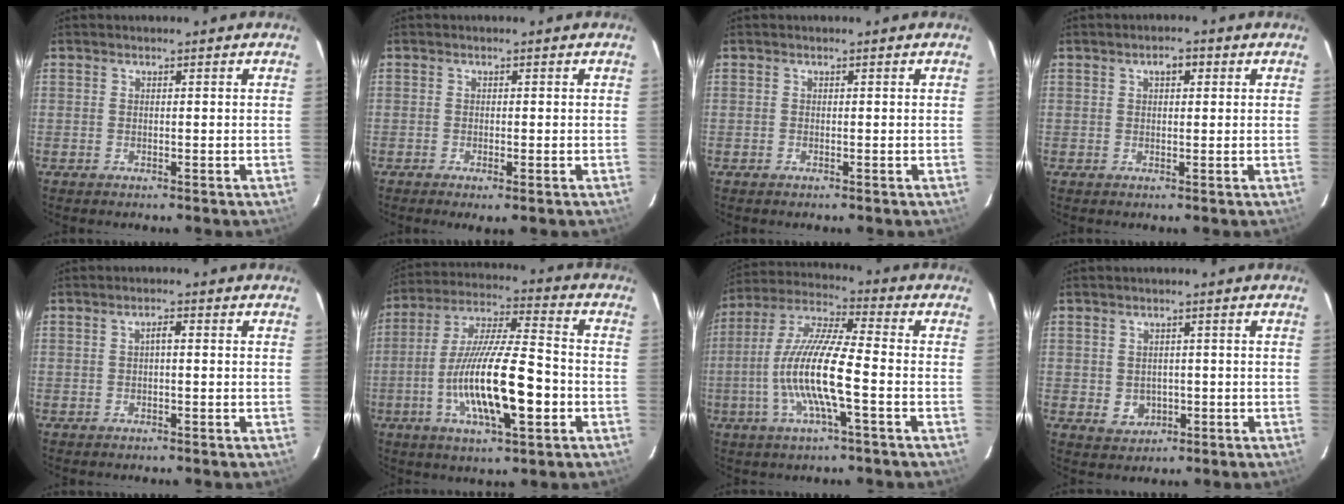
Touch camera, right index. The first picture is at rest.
{"total": 1.6, "force": [-0.8, 0.3, 1.3], "torque": [-0.027, -0.006, -0.013]}
{"total": 0.0}
{"total": 2.4, "force": [0.9, 1.4, 1.8], "torque": [-0.026, 0.011, 0.013]}
{"total": 1.4, "force": [0.0, 0.5, 1.3], "torque": [-0.024, 0.009, -0.002]}
{"total": 18.0, "force": [-5.1, 4.0, 16.8], "torque": [-0.319, -0.010, -0.092]}
{"total": 13.8, "force": [-3.5, 1.7, 13.2], "torque": [-0.265, -0.002, -0.070]}
{"total": 3.8, "force": [-0.4, 3.7, 1.0], "torque": [-0.025, 0.006, 0.007]}